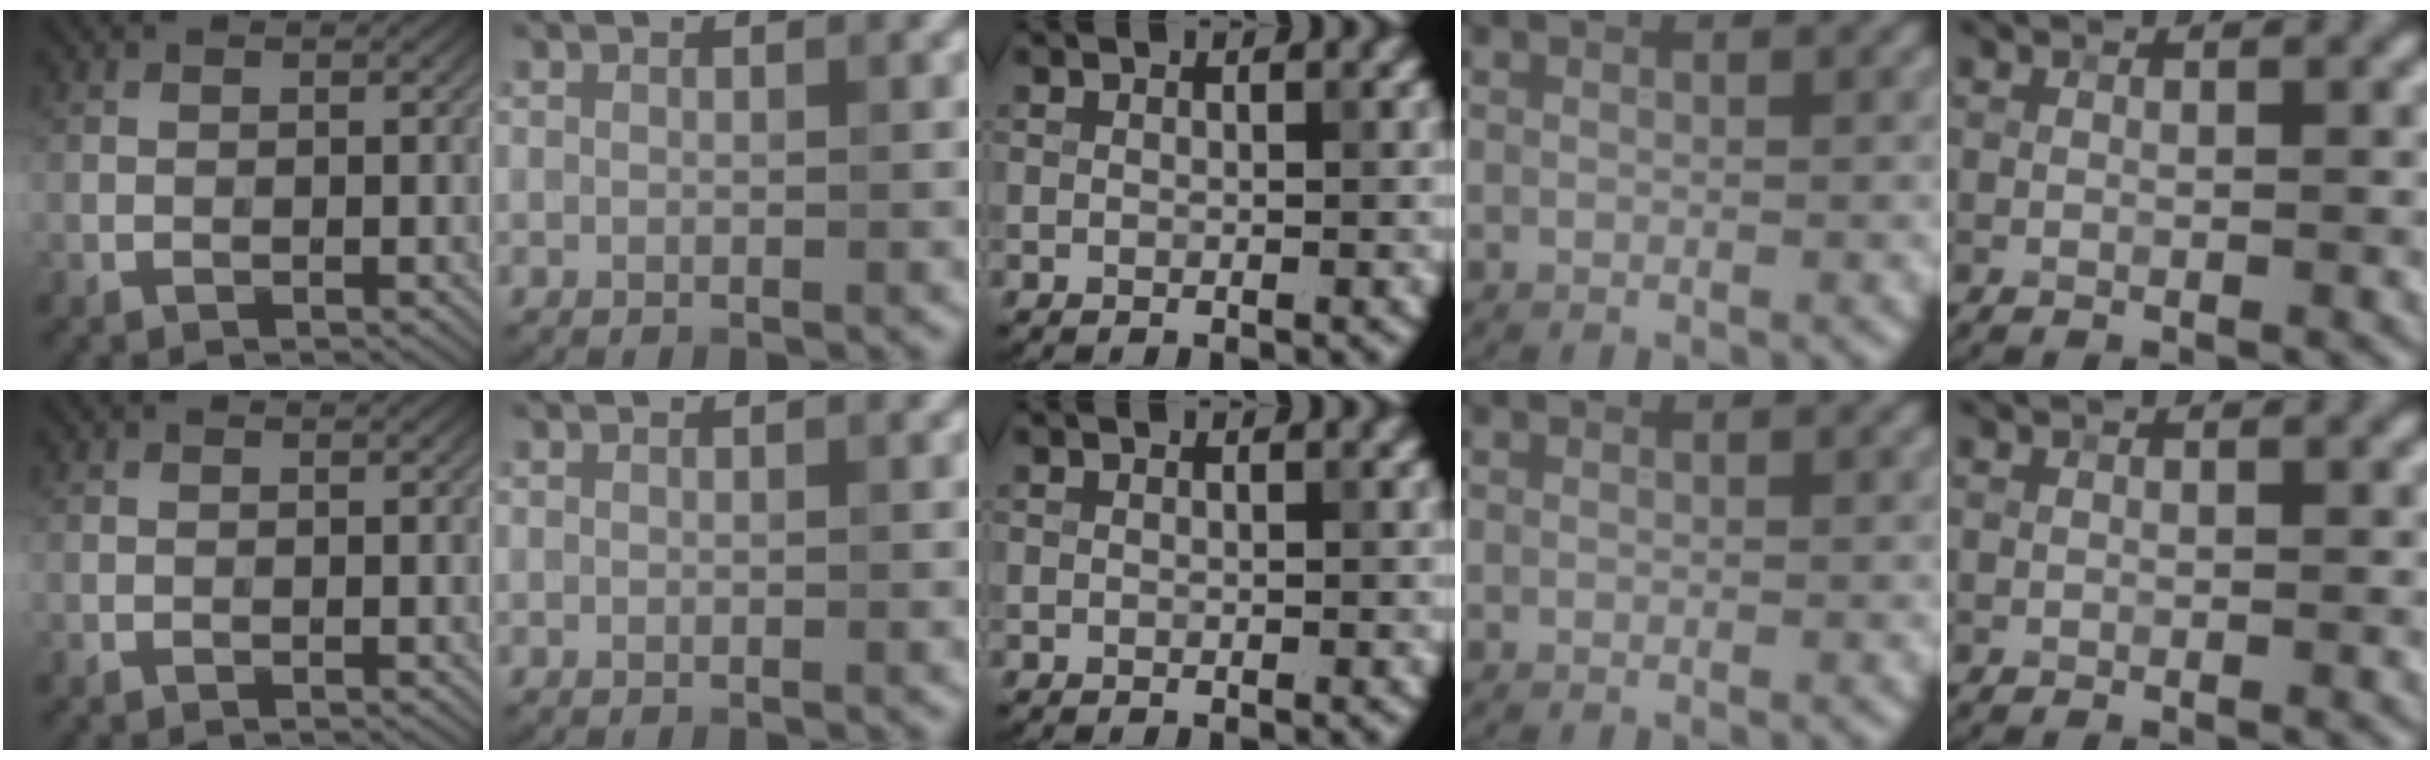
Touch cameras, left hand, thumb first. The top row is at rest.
{}